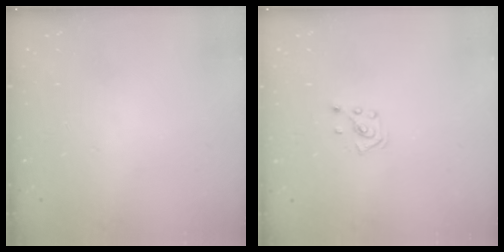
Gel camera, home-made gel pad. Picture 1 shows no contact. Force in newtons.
{"total": 2.6, "press": 2.6, "slide": 0.5}